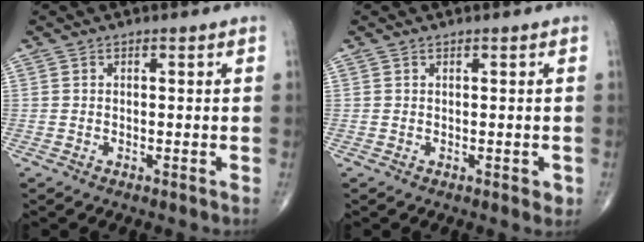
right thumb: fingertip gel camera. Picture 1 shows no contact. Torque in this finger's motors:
{"motor_torque": [-0.18, -0.01, -0.12, -0.04, 0.01]}